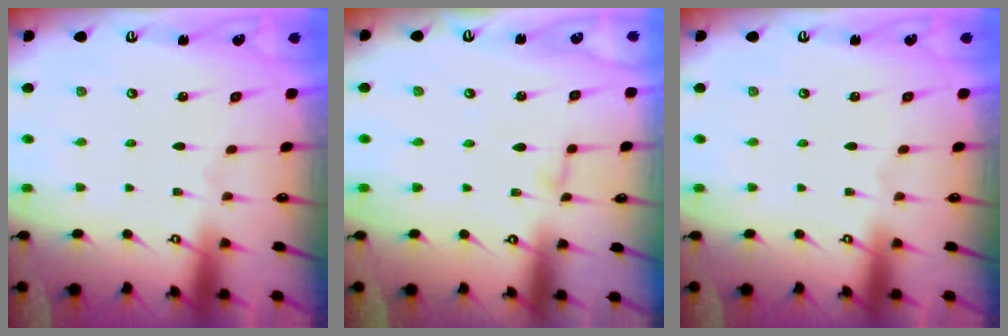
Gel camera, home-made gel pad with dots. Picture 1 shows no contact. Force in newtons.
{"total": 2.3, "press": 2.3, "slide": 0.2}
{"total": 0.0}